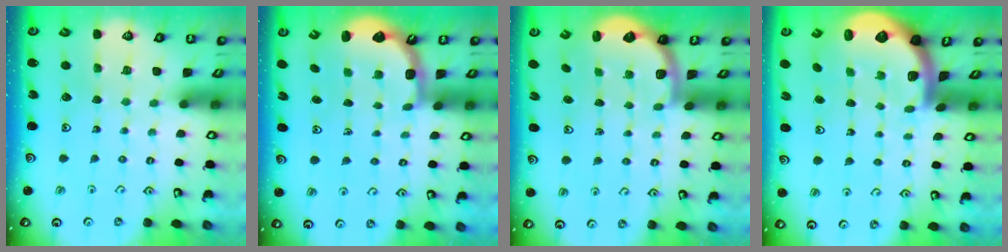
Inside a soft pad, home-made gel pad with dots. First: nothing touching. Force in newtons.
{"total": 2.6, "press": 2.3, "slide": 1.3}
{"total": 2.2, "press": 2.0, "slide": 0.8}
{"total": 1.9, "press": 1.9, "slide": 0.2}